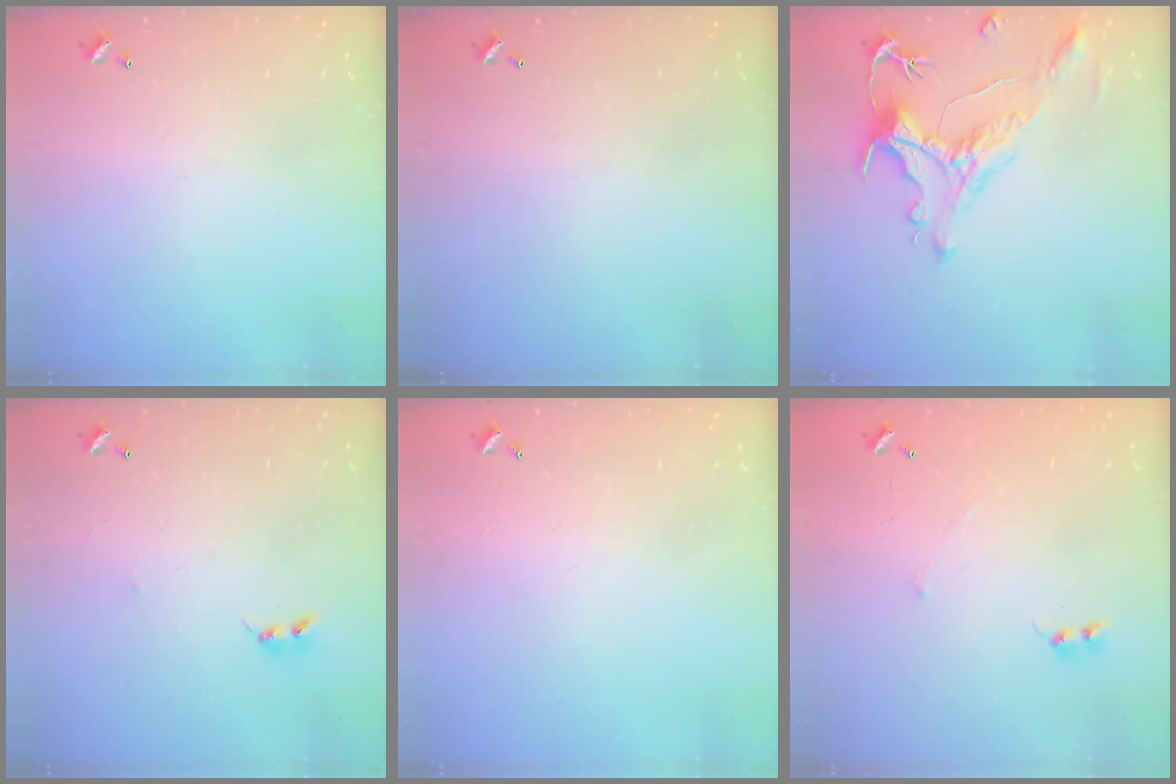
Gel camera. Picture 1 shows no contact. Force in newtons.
{"total": 0.0}
{"total": 1.2, "press": 0.2, "slide": 1.2}
{"total": 2.5, "press": 2.5, "slide": 0.4}
{"total": 0.6, "press": 0.2, "slide": 0.6}
{"total": 6.3, "press": 6.3, "slide": 0.4}